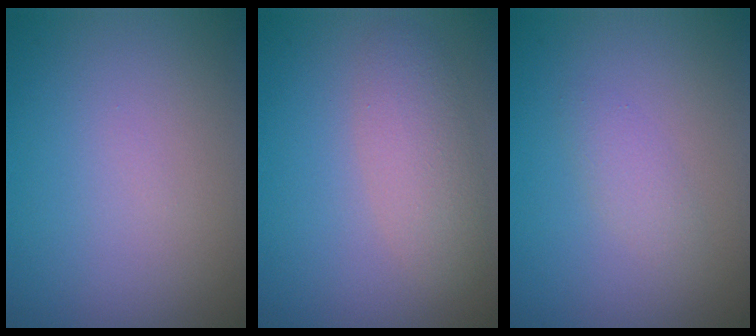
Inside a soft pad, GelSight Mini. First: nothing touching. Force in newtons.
{"total": 2.9, "press": 2.9, "slide": 0.2}
{"total": 1.3, "press": 1.3, "slide": 0.1}